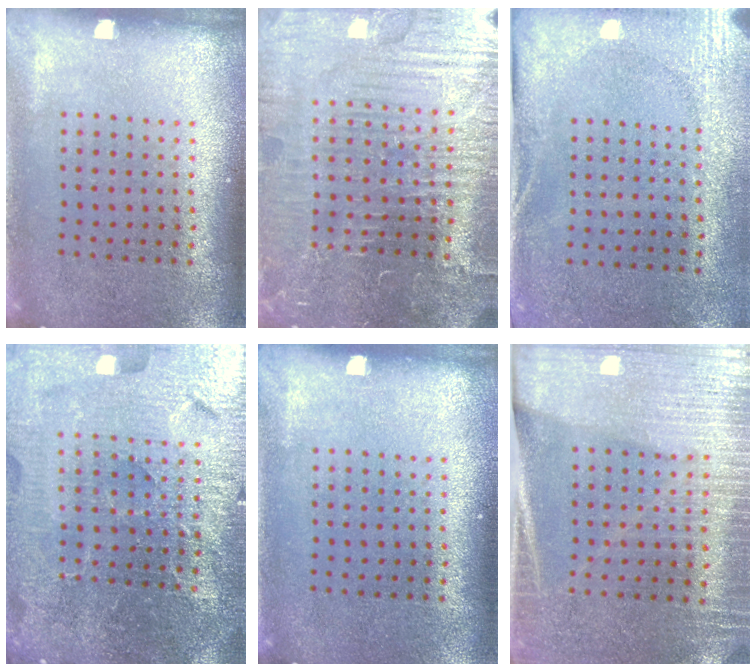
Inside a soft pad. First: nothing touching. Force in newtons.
{"total": 5.5, "press": 5.0, "slide": 2.1}
{"total": 2.7, "press": 2.1, "slide": 1.7}
{"total": 5.9, "press": 5.2, "slide": 2.6}
{"total": 0.0}
{"total": 3.1, "press": 2.9, "slide": 1.1}